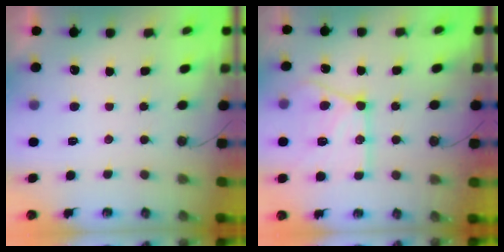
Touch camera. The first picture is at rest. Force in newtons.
{"total": 15.7, "press": 15.7, "slide": 1.3}